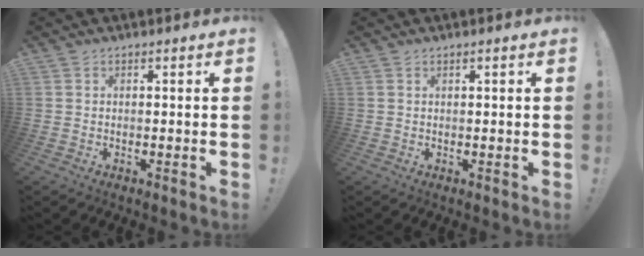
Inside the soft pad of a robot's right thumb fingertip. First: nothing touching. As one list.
[{"total": 0.6, "force": [0.3, -0.1, 0.4], "torque": [-0.002, -0.002, 0.004]}]